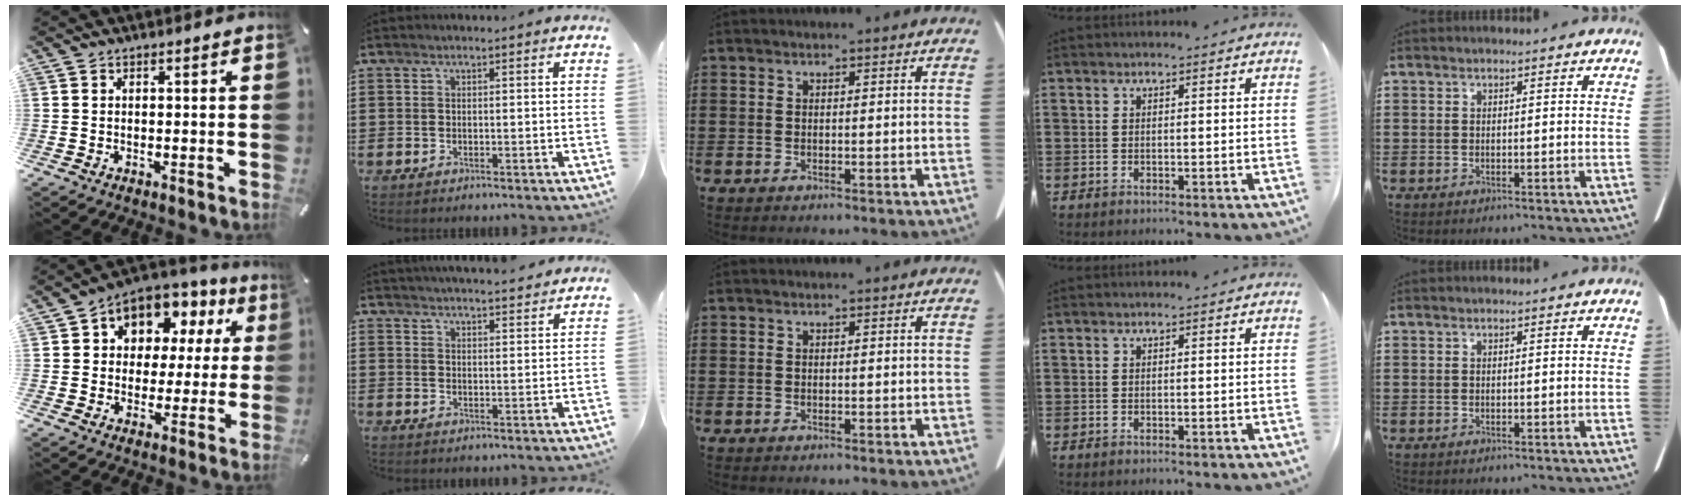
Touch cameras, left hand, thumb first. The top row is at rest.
{"thumb": {"total": 9.2, "force": [4.5, 7.5, 3.0], "torque": [-0.063, -0.036, 0.085]}, "index": {"total": 3.2, "force": [3.2, 0.1, 0.0], "torque": [-0.010, -0.013, 0.061]}}